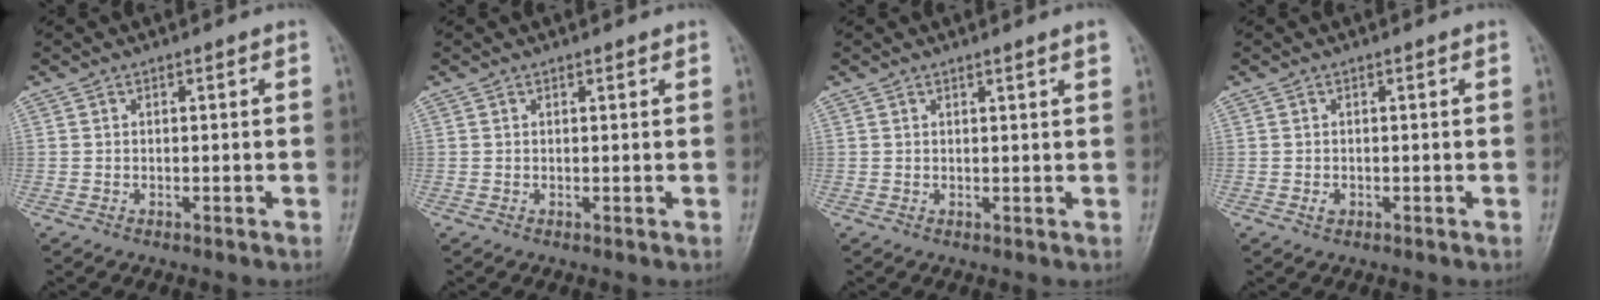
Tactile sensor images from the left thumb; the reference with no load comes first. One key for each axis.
{"total": 0.8, "fx": 0.6, "fy": 0.2, "fz": 0.4, "tx": -0.007, "ty": -0.002, "tz": 0.008}
{"total": 2.1, "fx": 1.4, "fy": -0.1, "fz": 1.5, "tx": -0.020, "ty": -0.004, "tz": 0.020}
{"total": 0.9, "fx": -0.2, "fy": 0.7, "fz": 0.6, "tx": -0.007, "ty": 0.000, "tz": -0.002}